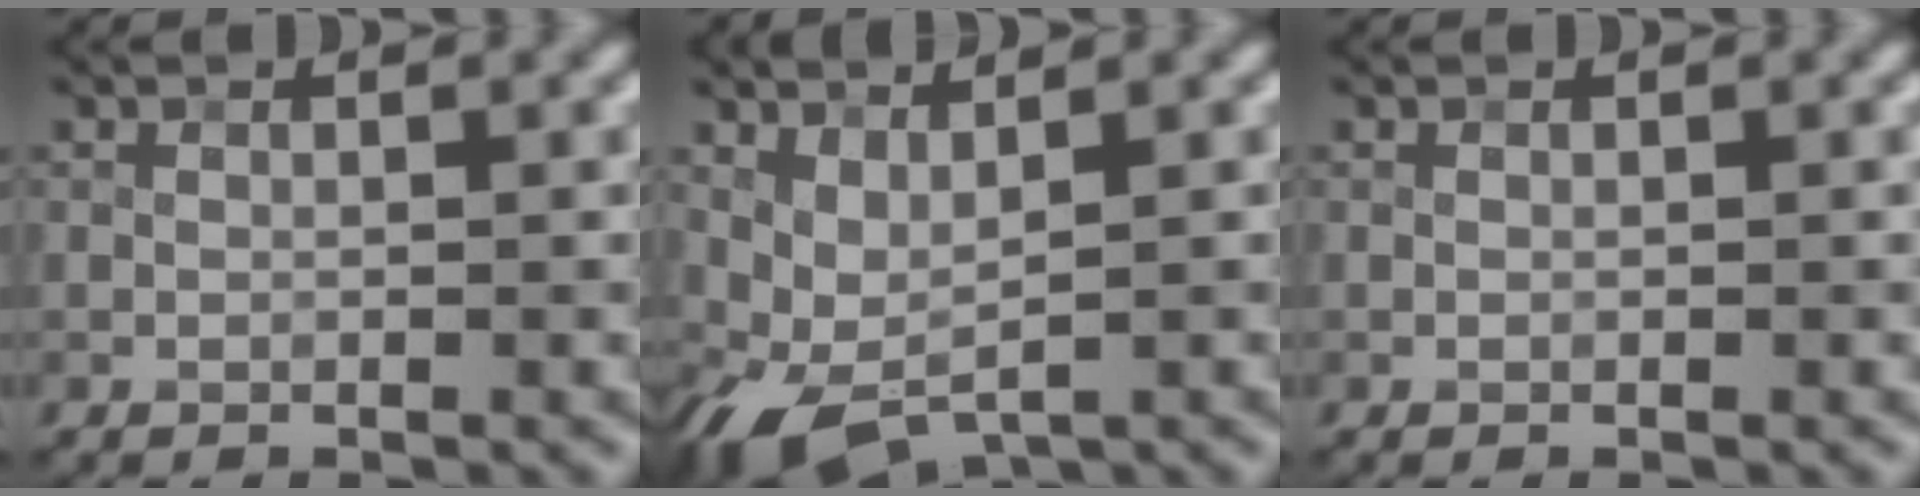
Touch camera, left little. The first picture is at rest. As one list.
[{"total": 3.3, "force": [0.4, 1.6, 2.8], "torque": [-0.069, -0.008, 0.012]}, {"total": 0.0}]